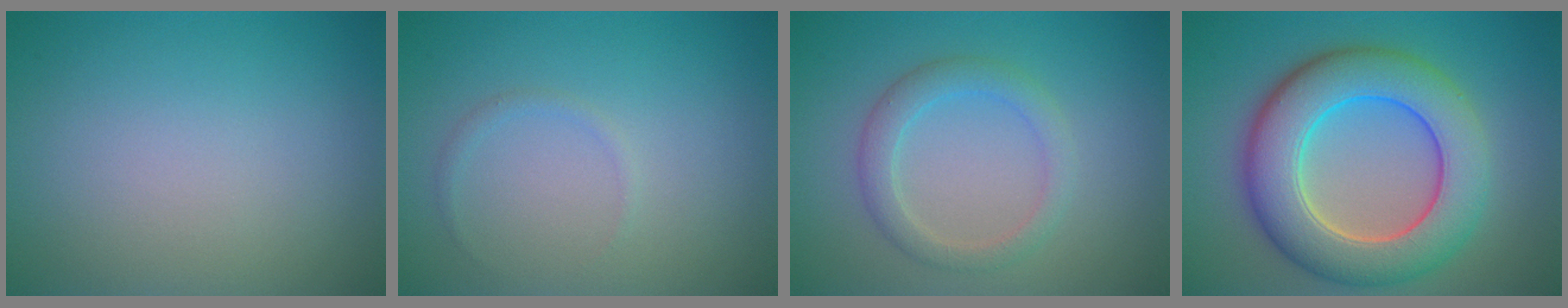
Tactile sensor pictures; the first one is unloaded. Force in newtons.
{"total": 0.7, "press": 0.7, "slide": 0.1}
{"total": 2.7, "press": 2.7, "slide": 0.3}
{"total": 9.5, "press": 9.5, "slide": 0.3}